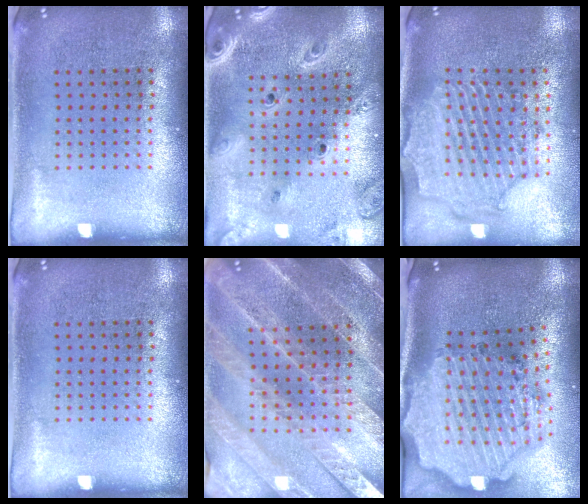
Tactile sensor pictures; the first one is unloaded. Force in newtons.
{"total": 2.8, "press": 2.3, "slide": 1.5}
{"total": 2.4, "press": 2.2, "slide": 0.8}
{"total": 0.0}
{"total": 2.8, "press": 2.8, "slide": 0.5}
{"total": 4.0, "press": 3.3, "slide": 2.3}